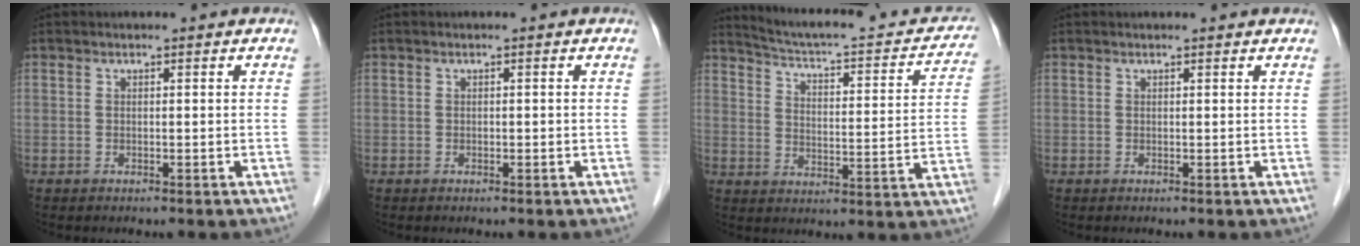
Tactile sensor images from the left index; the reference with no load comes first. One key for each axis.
{"total": 0.0}
{"total": 21.4, "fx": 19.2, "fy": 3.8, "fz": 8.6, "tx": -0.119, "ty": -0.015, "tz": 0.242}
{"total": 2.3, "fx": 2.2, "fy": 0.2, "fz": 0.5, "tx": -0.011, "ty": 0.016, "tz": 0.025}